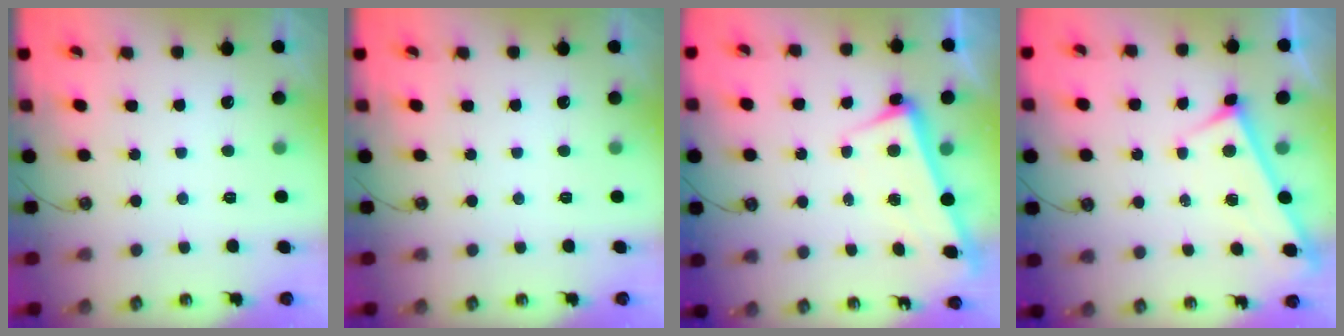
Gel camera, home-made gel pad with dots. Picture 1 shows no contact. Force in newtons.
{"total": 0.0}
{"total": 2.6, "press": 2.4, "slide": 1.1}
{"total": 3.3, "press": 3.3, "slide": 0.2}